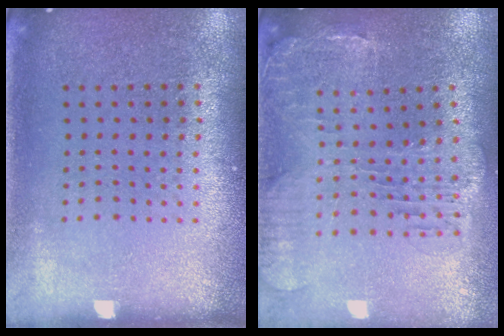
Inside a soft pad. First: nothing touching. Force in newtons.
{"total": 1.5, "press": 1.4, "slide": 0.4}